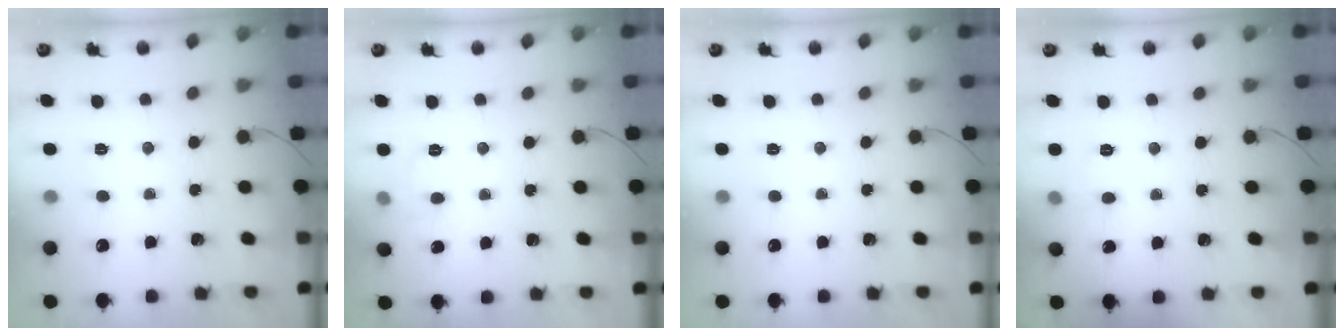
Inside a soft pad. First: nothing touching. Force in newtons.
{"total": 7.1, "press": 6.9, "slide": 1.7}
{"total": 0.0}
{"total": 6.5, "press": 6.4, "slide": 1.4}